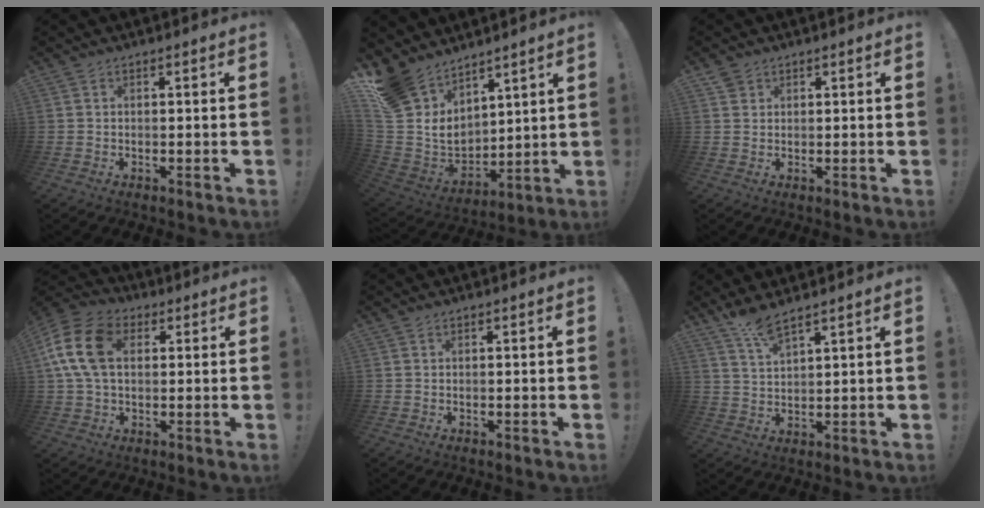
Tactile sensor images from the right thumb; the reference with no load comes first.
{"total": 13.8, "force": [9.8, 8.4, 4.8], "torque": [-0.116, -0.075, 0.198]}
{"total": 2.0, "force": [1.4, 1.3, 0.4], "torque": [-0.005, -0.005, 0.027]}
{"total": 15.6, "force": [3.3, 10.7, 10.9], "torque": [-0.222, 0.009, 0.063]}
{"total": 0.0}
{"total": 5.9, "force": [4.9, 0.5, 3.3], "torque": [-0.066, -0.029, 0.086]}